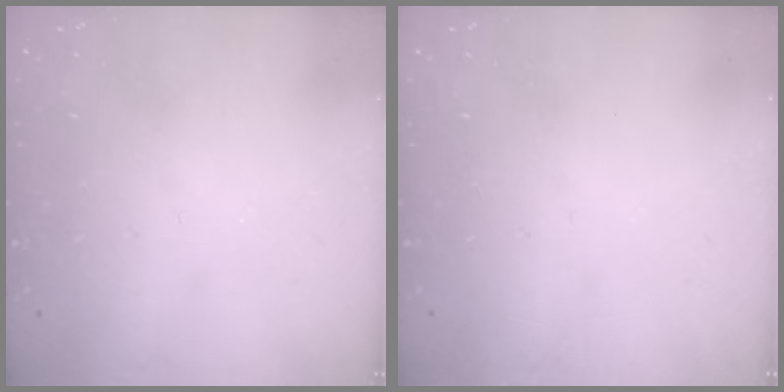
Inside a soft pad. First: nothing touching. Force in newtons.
{"total": 0.0}